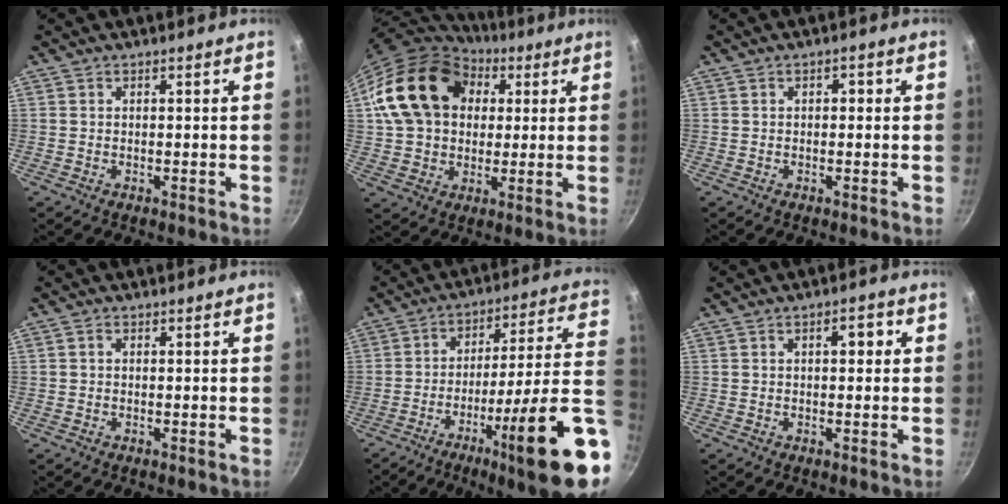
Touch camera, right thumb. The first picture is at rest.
{"total": 20.5, "force": [5.2, 15.7, 12.1], "torque": [-0.192, 0.022, 0.086]}
{"total": 1.6, "force": [0.2, 1.0, 1.2], "torque": [-0.012, 0.007, 0.001]}
{"total": 0.6, "force": [0.2, 0.5, 0.3], "torque": [-0.005, 0.004, 0.004]}
{"total": 23.0, "force": [-7.6, 2.7, 21.5], "torque": [-0.284, 0.022, -0.114]}
{"total": 3.3, "force": [0.8, 1.7, 2.8], "torque": [-0.028, 0.007, 0.009]}